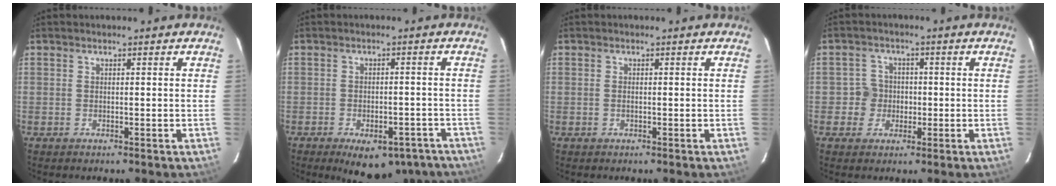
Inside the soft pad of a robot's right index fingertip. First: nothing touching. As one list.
[{"total": 13.9, "force": [-10.1, 6.6, 7.0], "torque": [-0.115, 0.007, -0.116]}, {"total": 0.6, "force": [-0.1, 0.3, 0.5], "torque": [-0.012, 0.000, -0.003]}, {"total": 4.1, "force": [-0.7, 4.0, 0.2], "torque": [0.004, 0.013, -0.014]}]